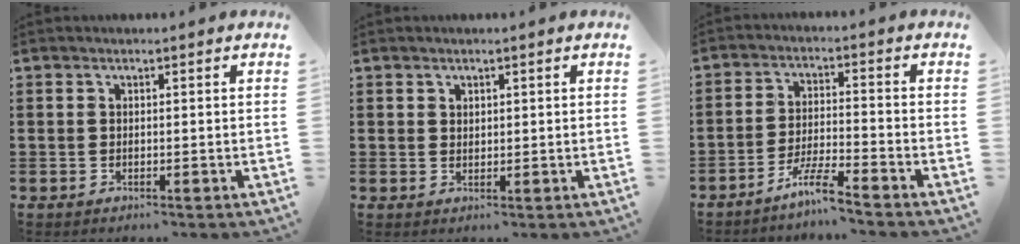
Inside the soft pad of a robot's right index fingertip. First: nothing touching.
{"total": 1.1, "force": [1.0, 0.5, 0.1], "torque": [-0.003, 0.002, 0.019]}
{"total": 5.5, "force": [-4.7, -0.3, 3.0], "torque": [-0.072, -0.011, -0.091]}